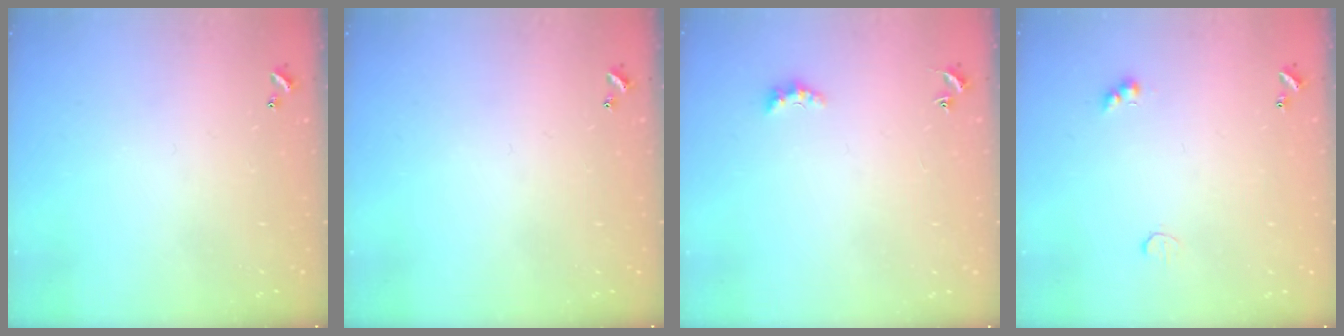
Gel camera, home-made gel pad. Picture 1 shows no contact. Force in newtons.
{"total": 0.0}
{"total": 2.7, "press": 2.7, "slide": 0.6}
{"total": 2.6, "press": 2.4, "slide": 0.8}